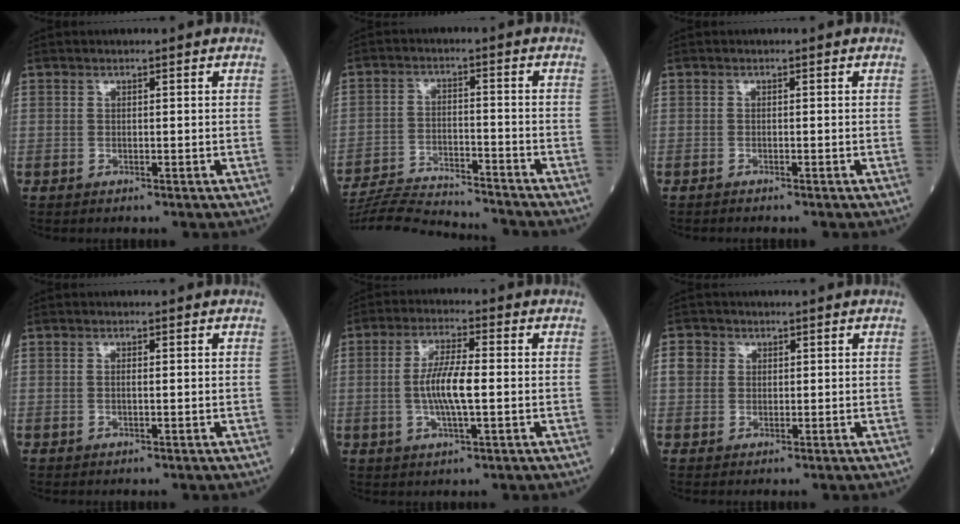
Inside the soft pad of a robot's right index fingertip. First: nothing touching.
{"total": 14.1, "force": [-13.7, 0.5, 3.4], "torque": [-0.061, -0.005, -0.216]}
{"total": 0.9, "force": [-0.8, -0.1, 0.4], "torque": [-0.009, -0.002, -0.009]}
{"total": 0.7, "force": [0.0, 0.1, 0.7], "torque": [-0.016, 0.000, -0.001]}
{"total": 7.4, "force": [-0.5, 1.2, 7.3], "torque": [-0.145, 0.001, -0.013]}
{"total": 2.6, "force": [0.7, 2.3, 0.8], "torque": [-0.019, 0.009, 0.013]}